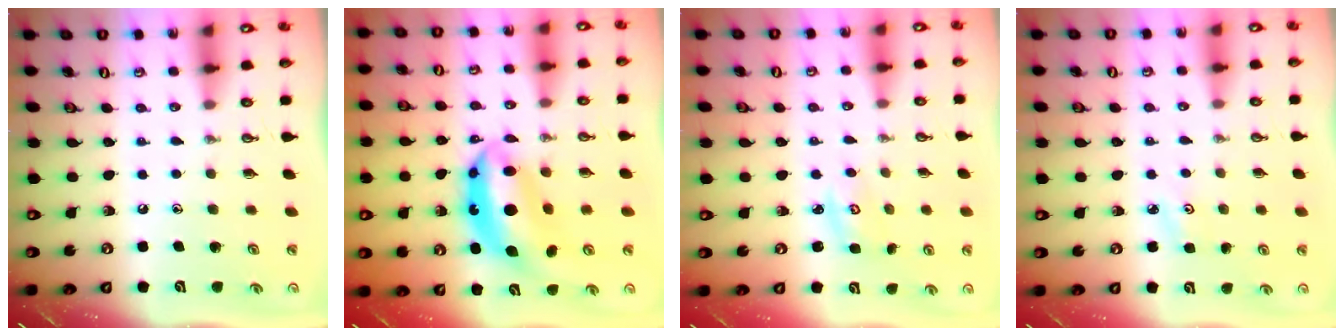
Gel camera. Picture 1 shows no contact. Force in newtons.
{"total": 14.1, "press": 14.0, "slide": 1.6}
{"total": 3.0, "press": 3.0, "slide": 0.4}
{"total": 2.6, "press": 2.6, "slide": 0.3}